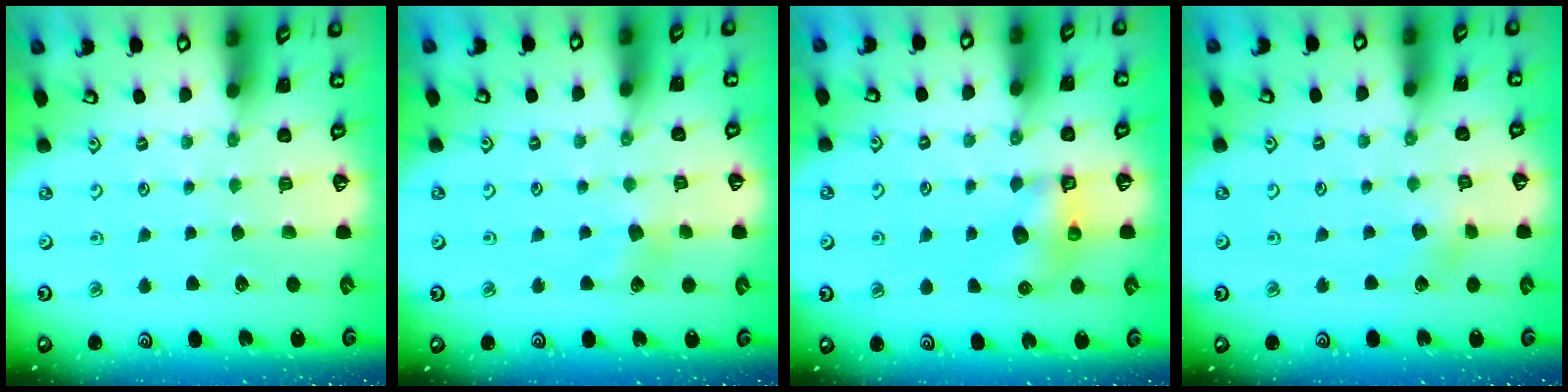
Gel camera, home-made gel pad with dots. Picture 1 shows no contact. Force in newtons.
{"total": 5.8, "press": 5.8, "slide": 0.6}
{"total": 6.7, "press": 6.7, "slide": 0.1}
{"total": 4.2, "press": 4.1, "slide": 0.5}